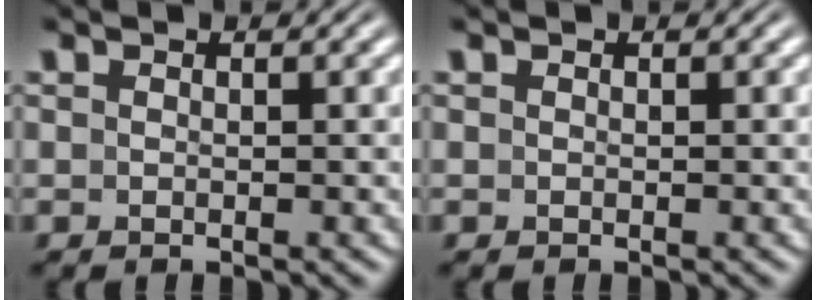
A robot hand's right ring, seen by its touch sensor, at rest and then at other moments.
{"total": 0.0}